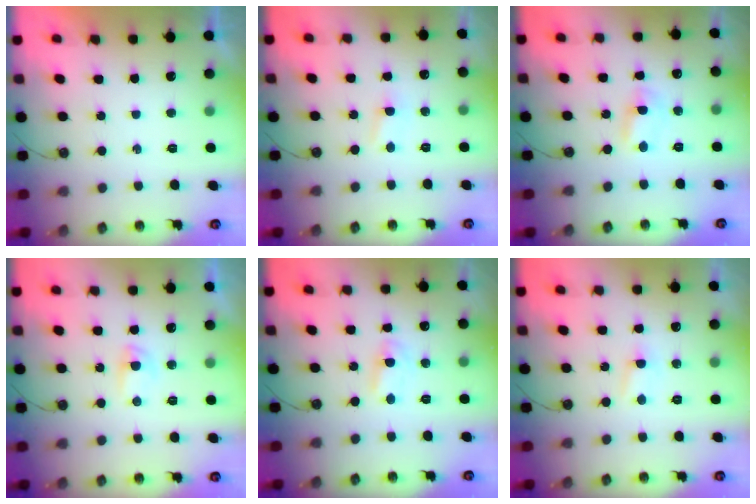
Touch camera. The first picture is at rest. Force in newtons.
{"total": 1.5, "press": 1.4, "slide": 0.2}
{"total": 1.5, "press": 1.5, "slide": 0.2}
{"total": 2.7, "press": 2.6, "slide": 0.4}
{"total": 2.0, "press": 2.0, "slide": 0.3}
{"total": 2.8, "press": 2.8, "slide": 0.2}